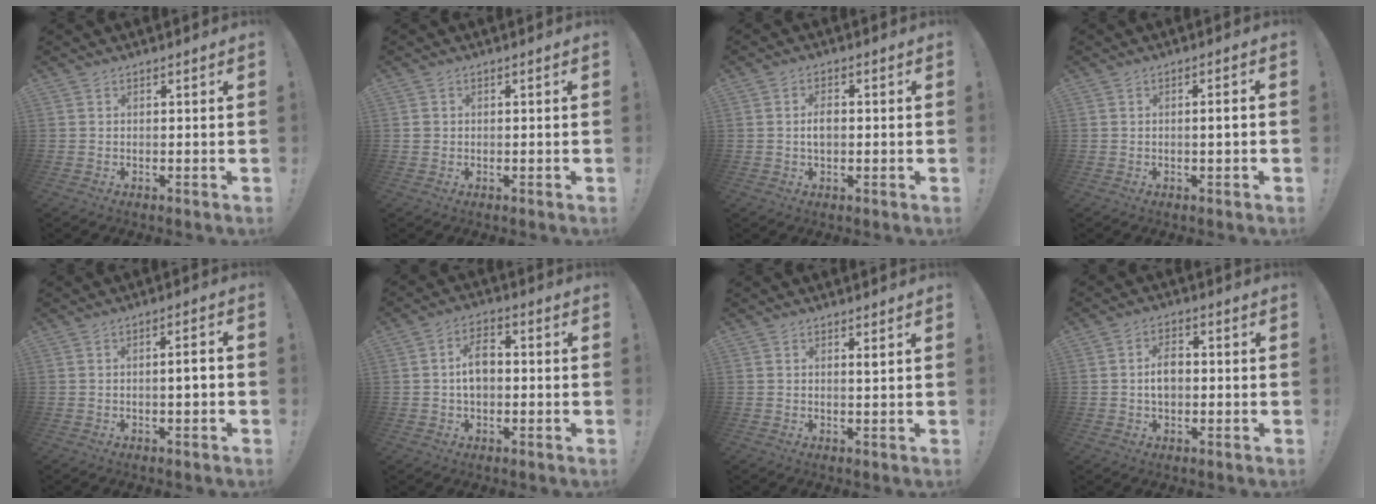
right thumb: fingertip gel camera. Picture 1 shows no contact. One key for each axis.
{"total": 1.2, "fx": 0.1, "fy": 1.2, "fz": 0.4, "tx": -0.010, "ty": 0.007, "tz": 0.002}
{"total": 3.5, "fx": -0.3, "fy": 2.1, "fz": 2.9, "tx": -0.050, "ty": 0.008, "tz": -0.006}
{"total": 2.7, "fx": -0.5, "fy": 0.0, "fz": 2.7, "tx": -0.044, "ty": 0.001, "tz": -0.012}
{"total": 3.5, "fx": -1.0, "fy": 0.4, "fz": 3.4, "tx": -0.055, "ty": 0.004, "tz": -0.021}
{"total": 7.4, "fx": -0.1, "fy": 4.9, "fz": 5.6, "tx": -0.088, "ty": 0.011, "tz": -0.004}
{"total": 1.0, "fx": 0.6, "fy": -0.1, "fz": 0.8, "tx": 0.005, "ty": -0.010, "tz": 0.004}
{"total": 5.7, "fx": -0.3, "fy": 3.8, "fz": 4.3, "tx": -0.065, "ty": 0.004, "tz": -0.010}